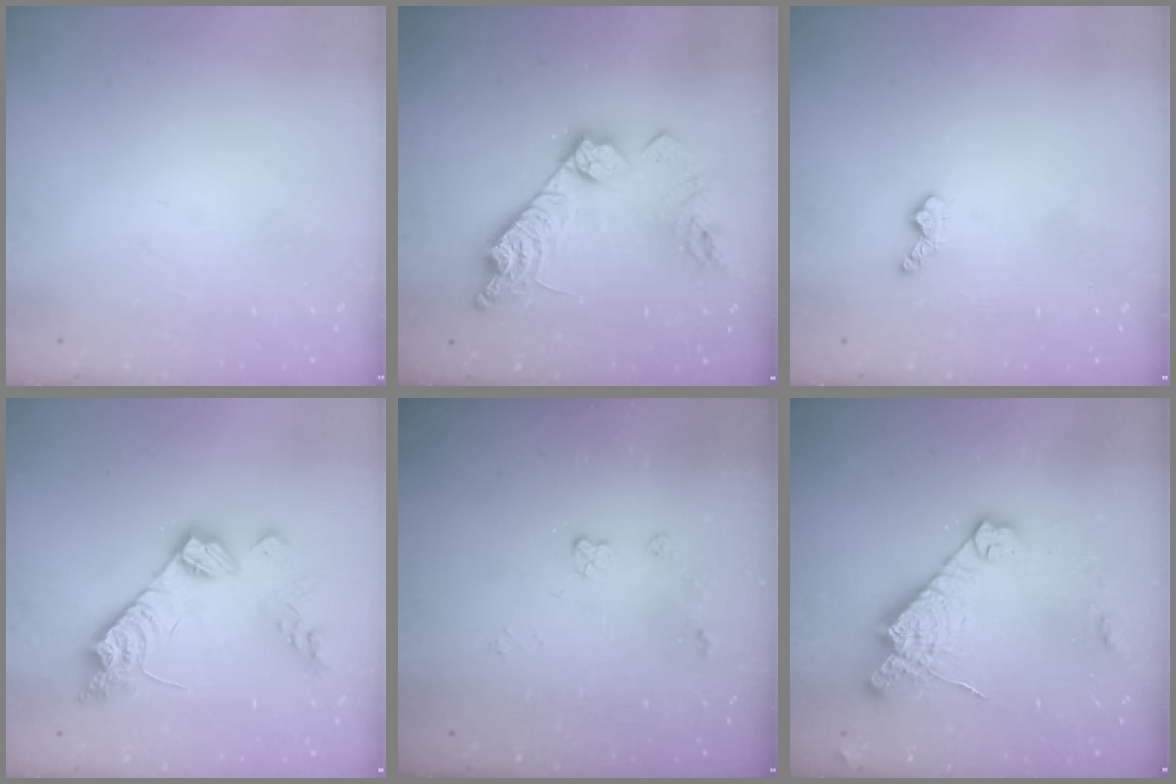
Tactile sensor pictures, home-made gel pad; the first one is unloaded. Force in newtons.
{"total": 17.4, "press": 17.3, "slide": 1.2}
{"total": 4.2, "press": 4.1, "slide": 0.6}
{"total": 14.6, "press": 14.5, "slide": 0.6}
{"total": 5.3, "press": 5.3, "slide": 0.1}
{"total": 16.3, "press": 16.2, "slide": 1.5}